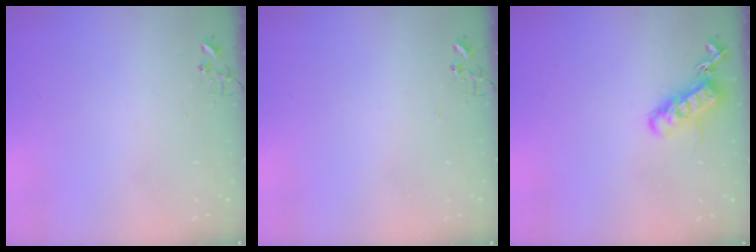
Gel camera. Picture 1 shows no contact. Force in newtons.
{"total": 0.0}
{"total": 15.5, "press": 15.4, "slide": 1.8}